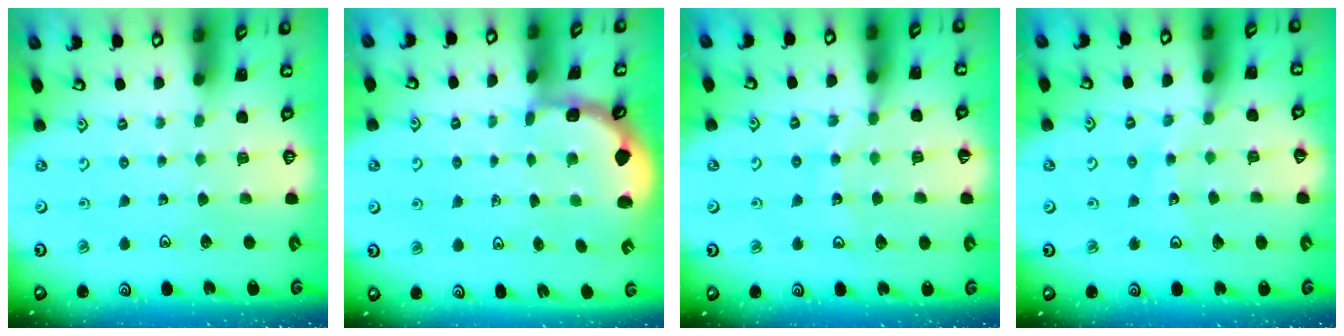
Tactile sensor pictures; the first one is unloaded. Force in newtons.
{"total": 1.6, "press": 1.5, "slide": 0.4}
{"total": 10.1, "press": 10.0, "slide": 1.3}
{"total": 10.3, "press": 10.3, "slide": 1.3}